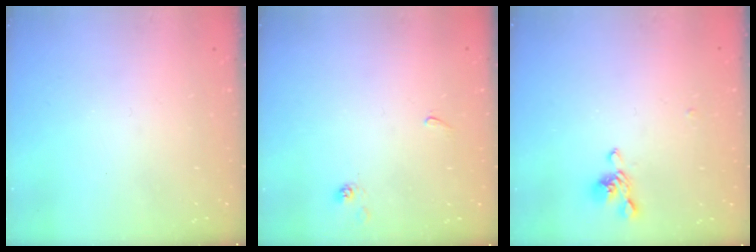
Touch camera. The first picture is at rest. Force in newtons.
{"total": 4.1, "press": 4.1, "slide": 0.4}
{"total": 3.4, "press": 3.4, "slide": 0.6}